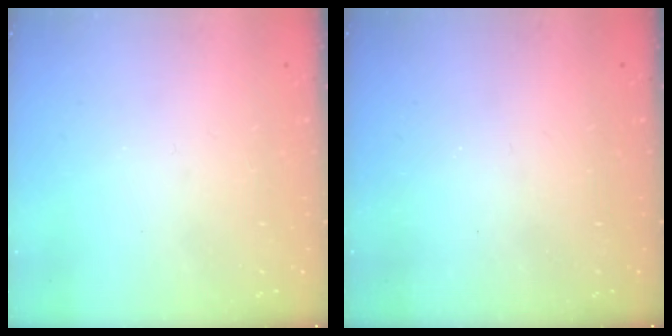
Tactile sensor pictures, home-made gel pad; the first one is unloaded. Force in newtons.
{"total": 0.0}